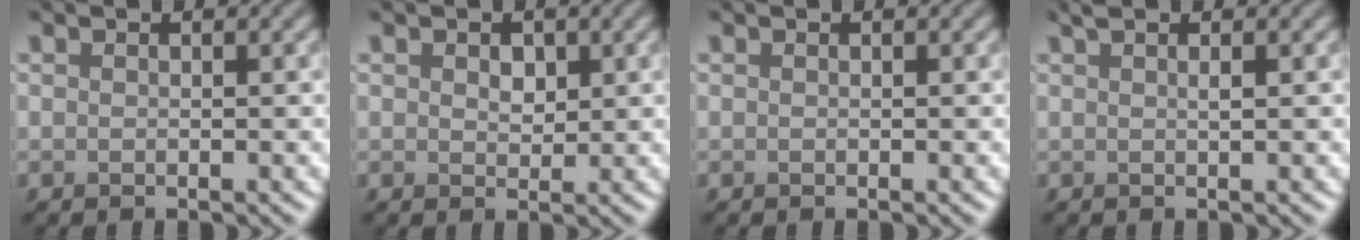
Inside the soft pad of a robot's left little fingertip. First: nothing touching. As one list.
[{"total": 1.2, "force": [0.5, 0.9, 0.6], "torque": [-0.010, -0.003, 0.011]}, {"total": 0.0}, {"total": 1.4, "force": [0.8, 0.4, 1.2], "torque": [-0.015, 0.004, 0.011]}]